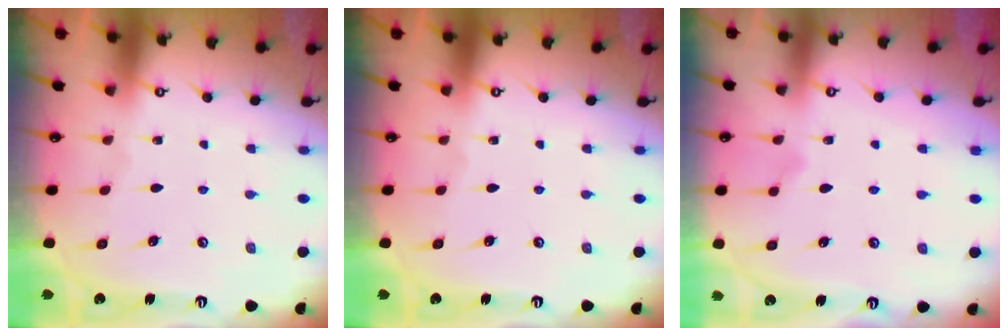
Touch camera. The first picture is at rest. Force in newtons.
{"total": 0.0}
{"total": 6.4, "press": 6.4, "slide": 0.5}